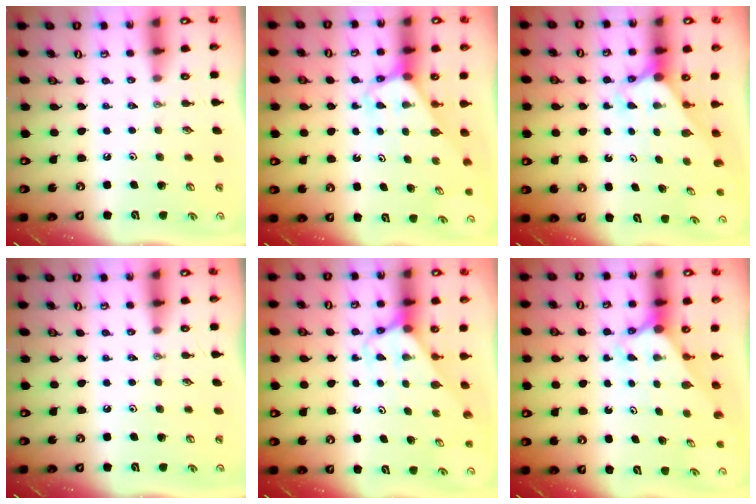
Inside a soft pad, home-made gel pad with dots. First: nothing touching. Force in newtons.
{"total": 3.2, "press": 3.2, "slide": 0.2}
{"total": 2.6, "press": 2.6, "slide": 0.2}
{"total": 0.0}
{"total": 2.8, "press": 2.8, "slide": 0.3}
{"total": 2.6, "press": 2.6, "slide": 0.2}